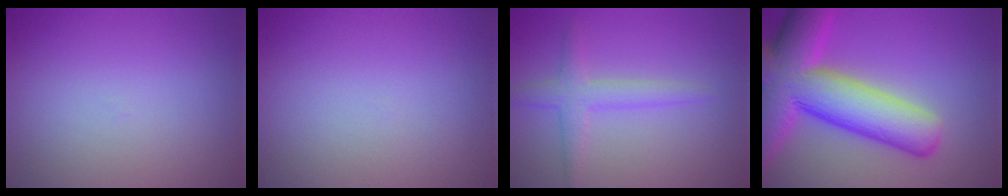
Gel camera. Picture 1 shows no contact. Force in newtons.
{"total": 0.0}
{"total": 2.5, "press": 2.5, "slide": 0.0}
{"total": 12.5, "press": 12.5, "slide": 0.7}